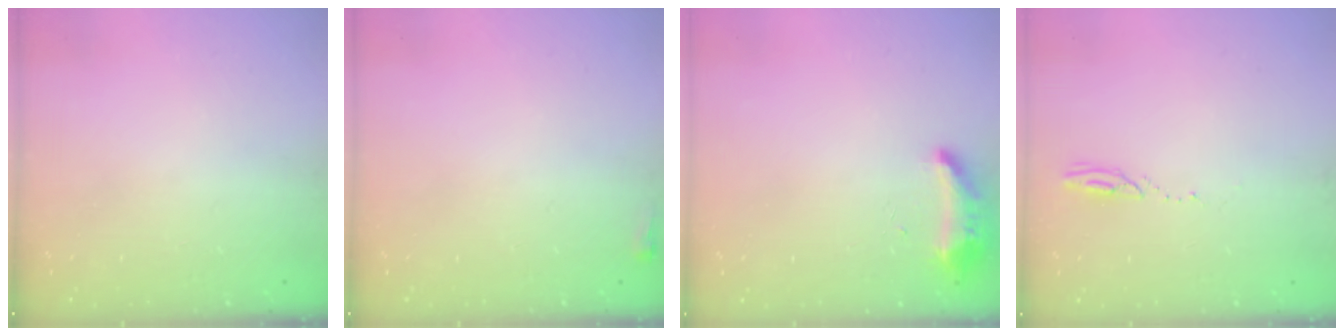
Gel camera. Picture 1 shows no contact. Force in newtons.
{"total": 2.1, "press": 2.0, "slide": 0.5}
{"total": 8.4, "press": 8.3, "slide": 1.6}
{"total": 2.3, "press": 2.3, "slide": 0.3}